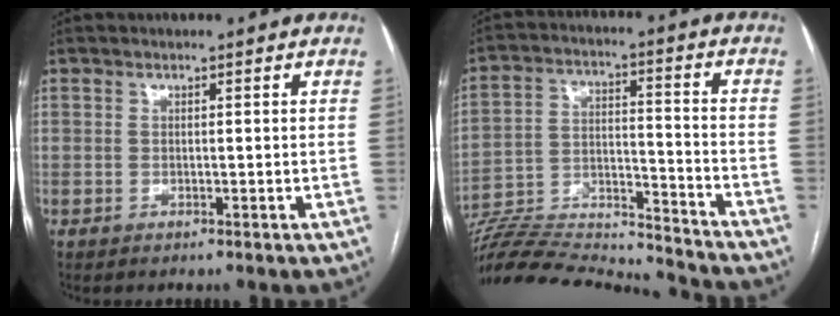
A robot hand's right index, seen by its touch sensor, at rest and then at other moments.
{"total": 25.0, "force": [-23.5, 1.5, 8.3], "torque": [-0.179, -0.015, -0.369]}